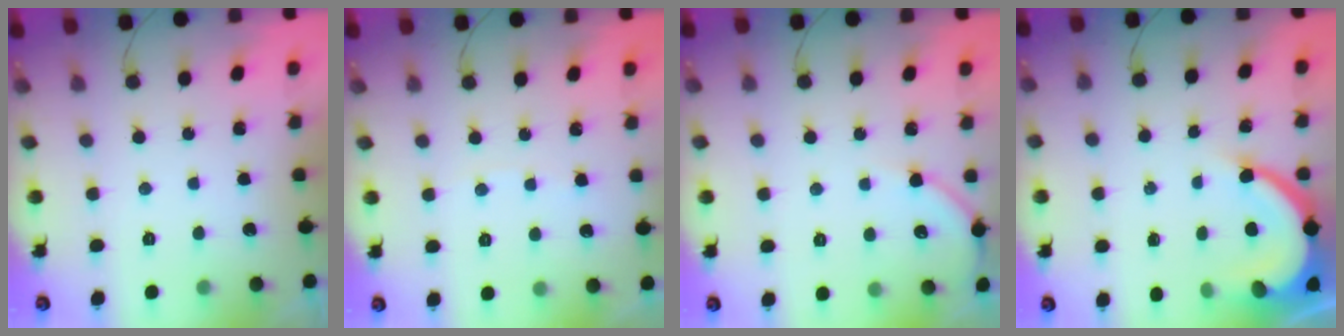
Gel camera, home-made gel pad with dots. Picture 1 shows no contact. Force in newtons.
{"total": 2.3, "press": 2.3, "slide": 0.3}
{"total": 6.7, "press": 6.6, "slide": 0.9}
{"total": 10.2, "press": 10.1, "slide": 0.9}